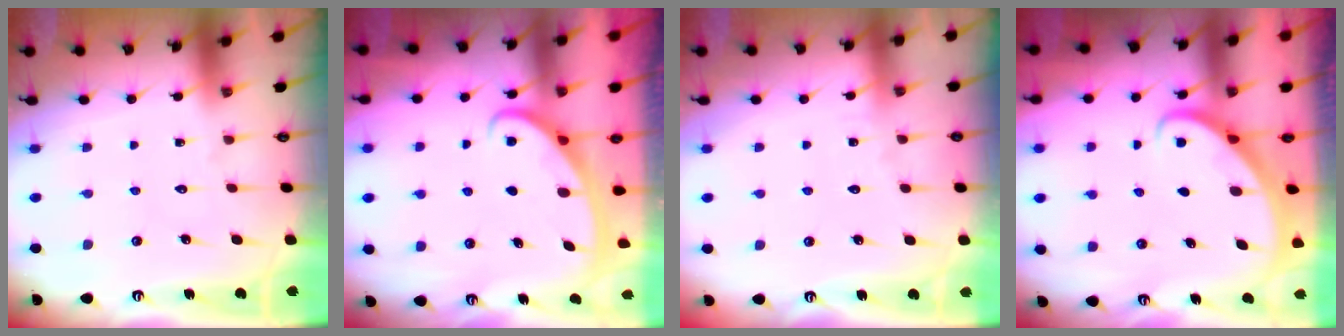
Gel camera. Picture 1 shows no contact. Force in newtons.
{"total": 3.0, "press": 2.9, "slide": 0.4}
{"total": 3.3, "press": 3.3, "slide": 0.5}
{"total": 2.7, "press": 2.7, "slide": 0.2}